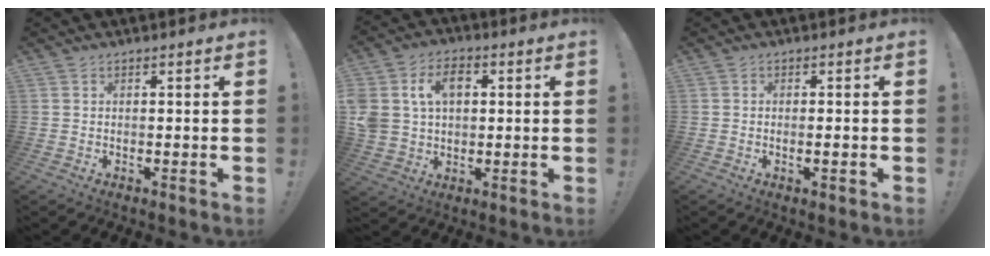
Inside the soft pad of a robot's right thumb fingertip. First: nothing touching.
{"total": 11.8, "force": [3.6, 8.8, 7.0], "torque": [-0.132, 0.000, 0.070]}
{"total": 1.9, "force": [-0.4, 0.1, 1.8], "torque": [-0.028, -0.001, -0.007]}